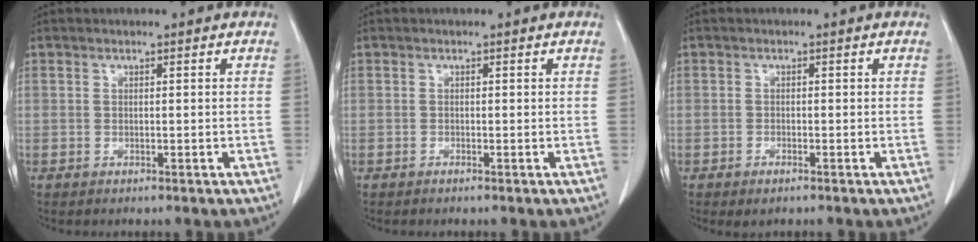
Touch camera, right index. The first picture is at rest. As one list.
[{"total": 0.0}, {"total": 1.5, "force": [-1.0, 0.7, 0.9], "torque": [-0.012, 0.000, -0.011]}]